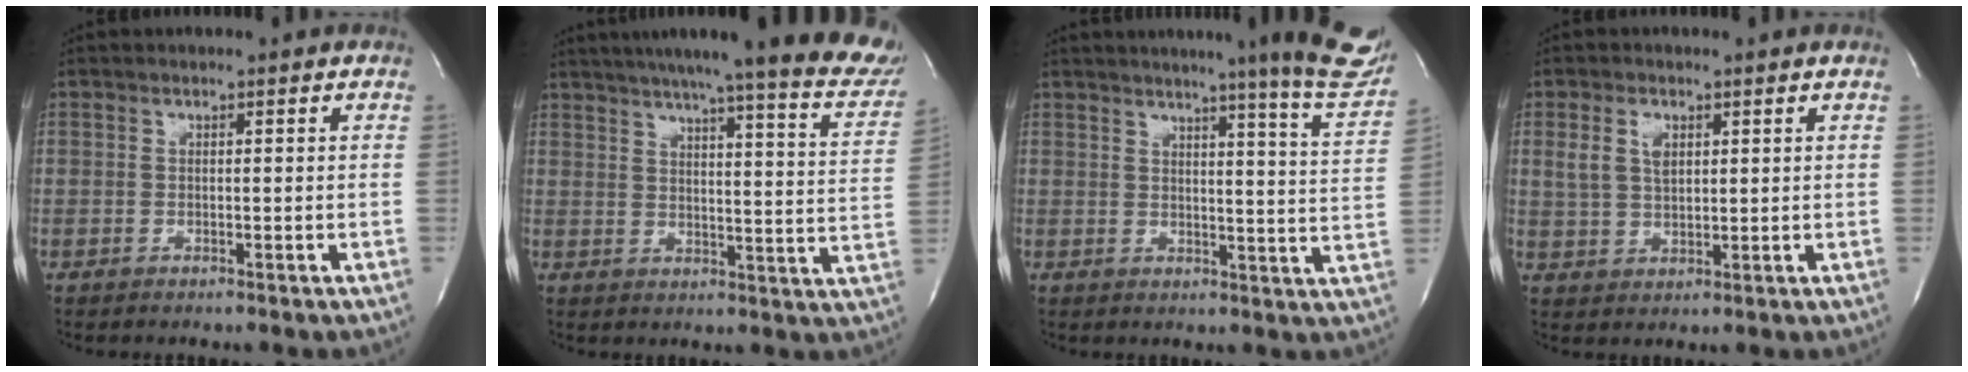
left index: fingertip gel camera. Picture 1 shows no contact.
{"total": 25.2, "force": [21.3, 1.9, 13.4], "torque": [-0.186, -0.039, 0.251]}
{"total": 15.9, "force": [12.8, -0.6, 9.4], "torque": [-0.115, -0.050, 0.137]}
{"total": 4.3, "force": [1.8, 2.3, 3.1], "torque": [-0.069, 0.010, 0.039]}